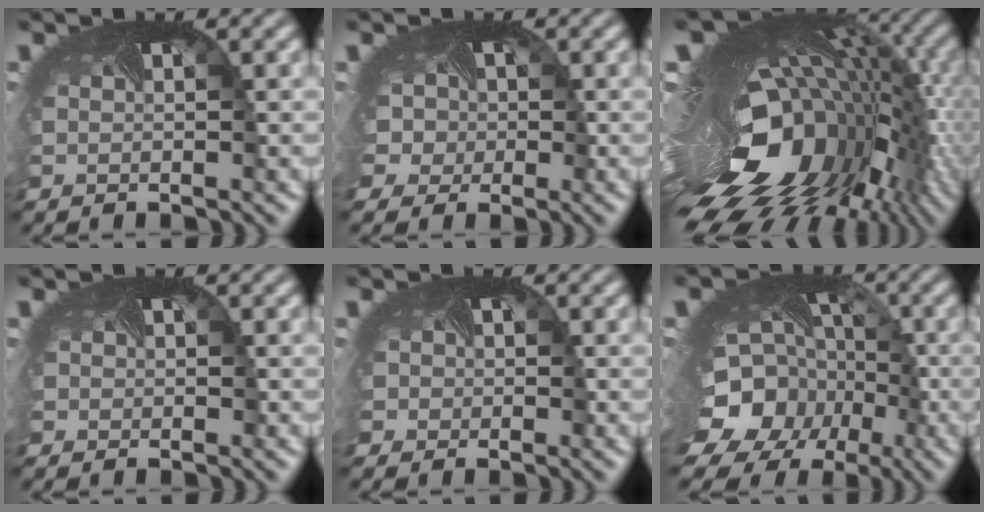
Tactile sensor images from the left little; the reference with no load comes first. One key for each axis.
{"total": 6.4, "fx": -0.3, "fy": 5.6, "fz": 3.0, "tx": -0.047, "ty": 0.003, "tz": -0.026}
{"total": 19.2, "fx": -4.7, "fy": 10.4, "fz": 15.4, "tx": -0.256, "ty": -0.062, "tz": -0.050}
{"total": 0.9, "fx": -0.1, "fy": 0.9, "fz": 0.0, "tx": 0.004, "ty": -0.002, "tz": -0.003}
{"total": 2.6, "fx": -0.2, "fy": 2.4, "fz": 1.0, "tx": -0.013, "ty": 0.003, "tz": -0.008}
{"total": 17.0, "fx": -6.5, "fy": 13.6, "fz": 7.9, "tx": -0.167, "ty": -0.056, "tz": -0.097}